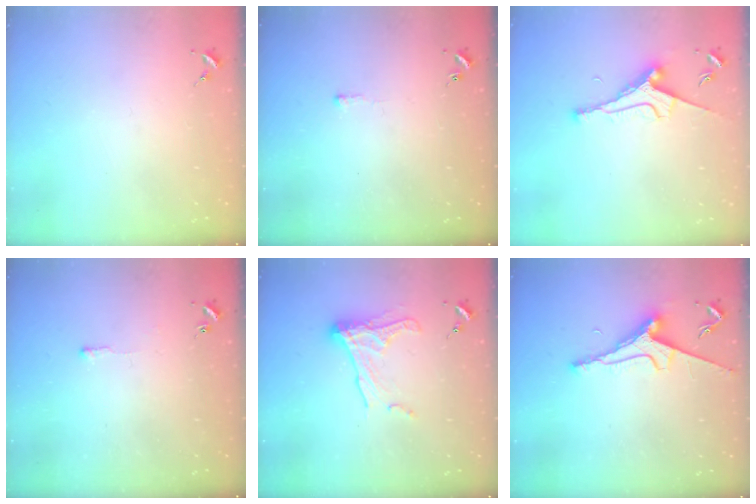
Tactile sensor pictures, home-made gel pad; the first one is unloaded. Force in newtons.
{"total": 2.7, "press": 2.7, "slide": 0.4}
{"total": 9.2, "press": 9.1, "slide": 1.3}
{"total": 2.6, "press": 2.6, "slide": 0.4}
{"total": 11.9, "press": 11.9, "slide": 0.9}
{"total": 8.0, "press": 7.9, "slide": 1.2}